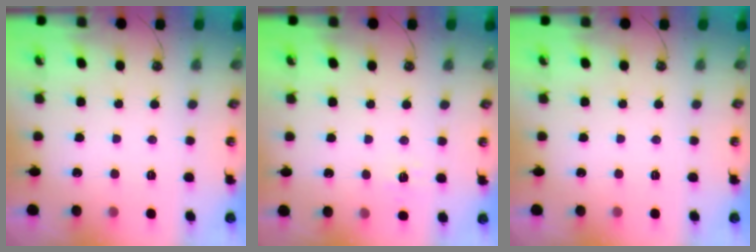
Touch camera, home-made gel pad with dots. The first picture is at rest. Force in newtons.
{"total": 5.6, "press": 5.6, "slide": 0.5}
{"total": 0.0}